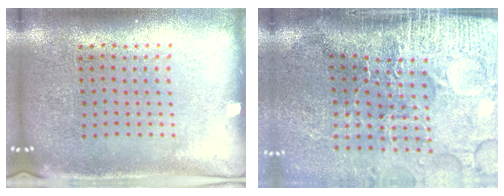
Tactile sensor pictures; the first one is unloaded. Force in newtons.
{"total": 5.0, "press": 4.0, "slide": 3.0}